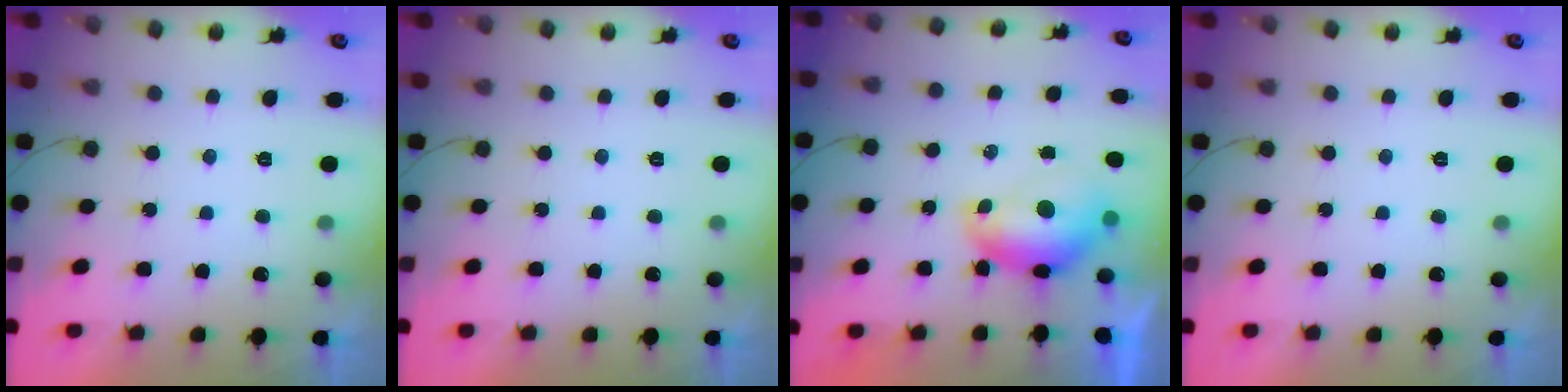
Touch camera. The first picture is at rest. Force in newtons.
{"total": 0.0}
{"total": 7.6, "press": 7.5, "slide": 0.9}
{"total": 0.0}